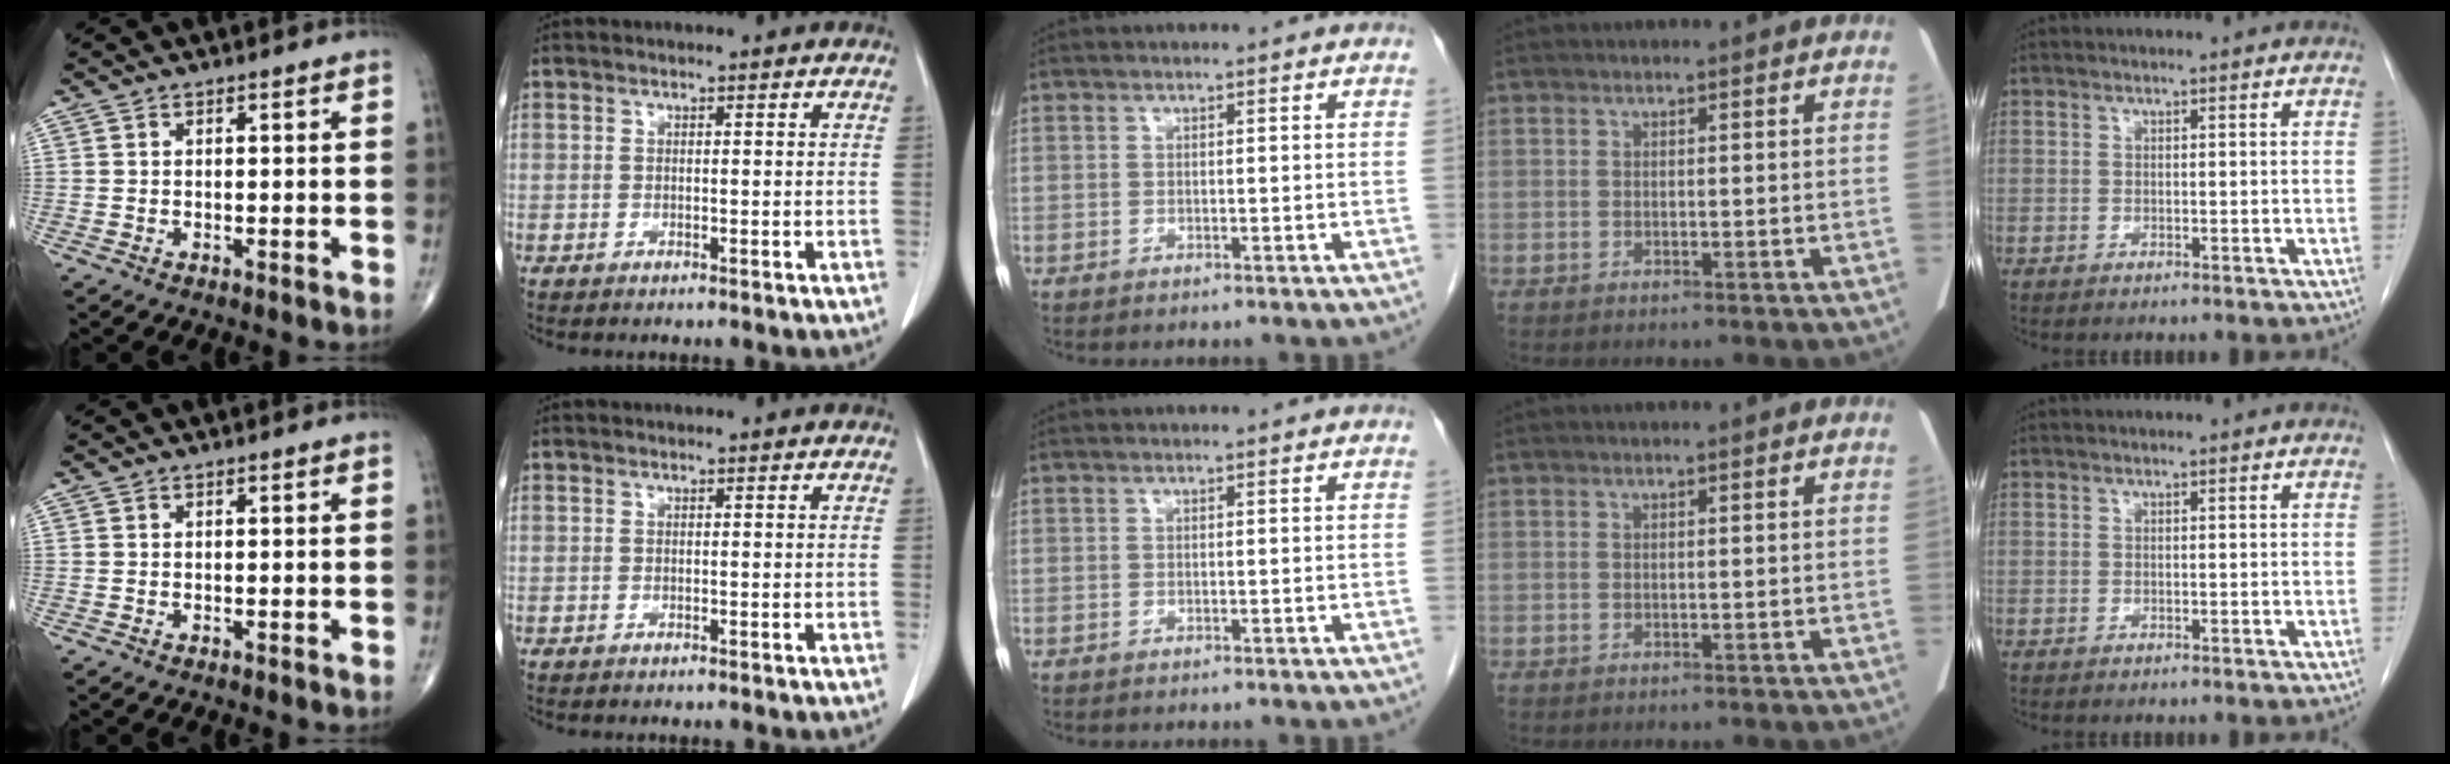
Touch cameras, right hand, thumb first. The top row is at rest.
{}